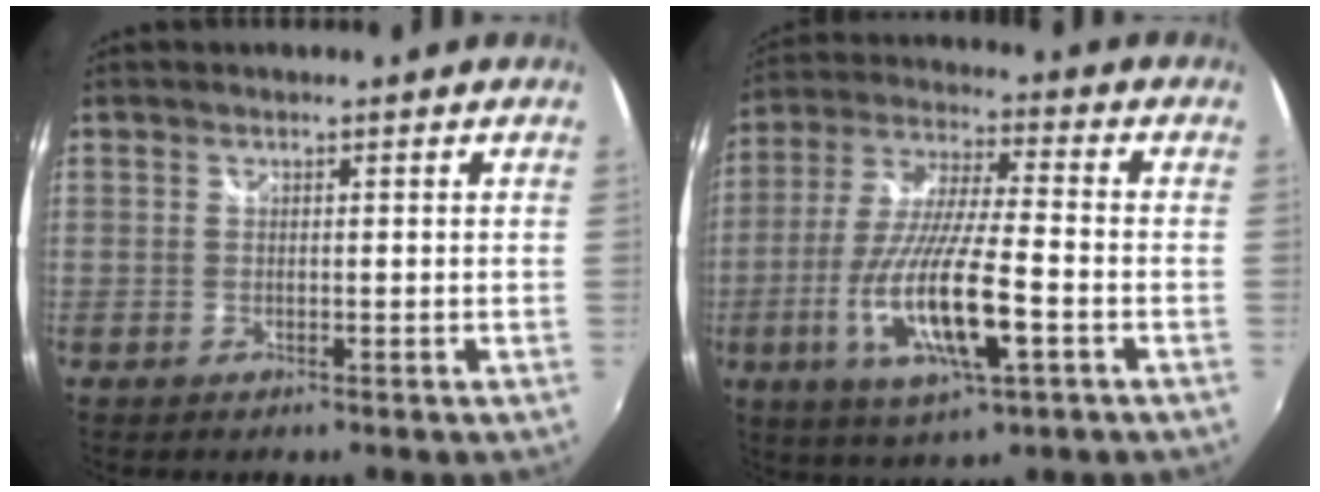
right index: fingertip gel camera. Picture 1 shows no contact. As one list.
[{"total": 17.0, "force": [-5.7, 3.8, 15.5], "torque": [-0.317, -0.025, -0.104]}]